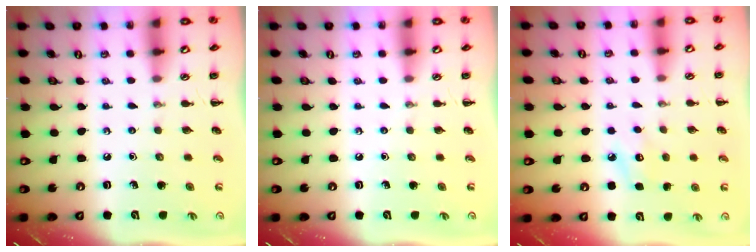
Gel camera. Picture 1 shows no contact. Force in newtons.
{"total": 0.0}
{"total": 8.2, "press": 8.0, "slide": 1.9}